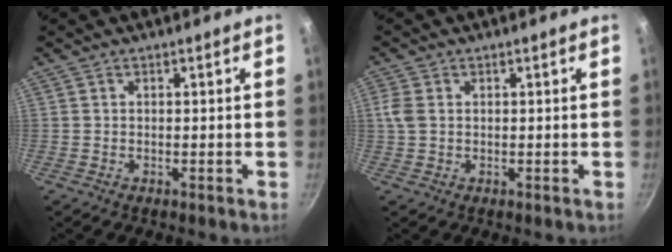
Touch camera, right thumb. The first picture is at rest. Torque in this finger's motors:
{"motor_torque": [-0.28, 0.18, -0.07, -0.09, -0.04]}